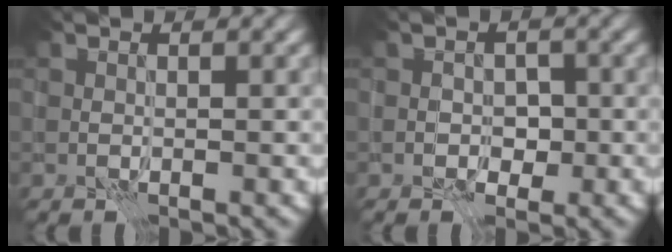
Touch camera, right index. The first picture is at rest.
{"total": 1.7, "force": [-0.5, 1.3, 0.9], "torque": [-0.007, -0.001, -0.010]}